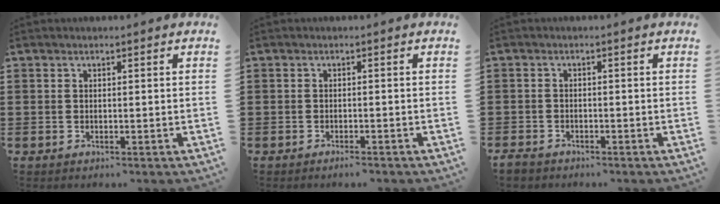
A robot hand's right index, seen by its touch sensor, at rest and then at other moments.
{"total": 1.1, "force": [-1.0, 0.0, 0.4], "torque": [-0.010, -0.001, -0.019]}
{"total": 1.5, "force": [-1.3, 0.6, 0.2], "torque": [-0.008, 0.002, -0.028]}